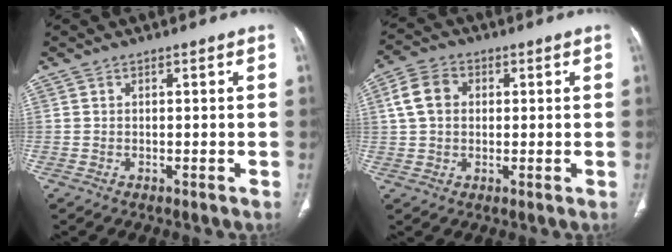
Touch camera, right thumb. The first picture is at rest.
{"total": 7.4, "force": [1.5, 5.6, 4.6], "torque": [-0.079, 0.013, 0.024]}